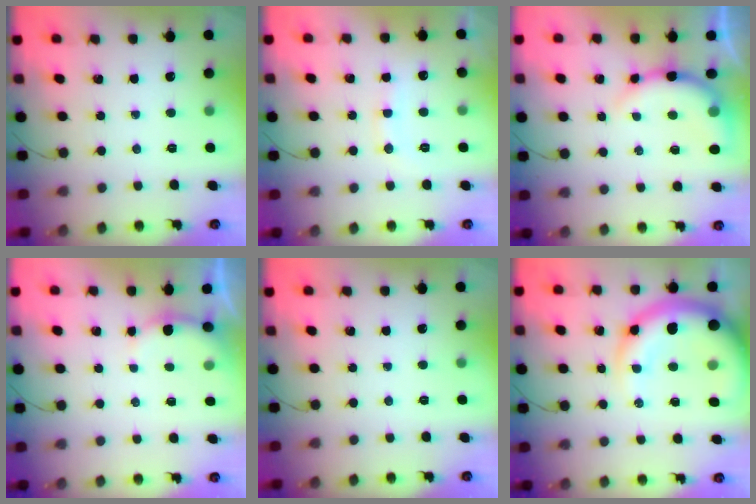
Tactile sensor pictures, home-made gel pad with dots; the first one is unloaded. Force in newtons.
{"total": 9.4, "press": 9.3, "slide": 1.3}
{"total": 9.6, "press": 9.6, "slide": 1.3}
{"total": 2.7, "press": 2.5, "slide": 0.8}
{"total": 0.0}
{"total": 12.8, "press": 12.4, "slide": 3.3}